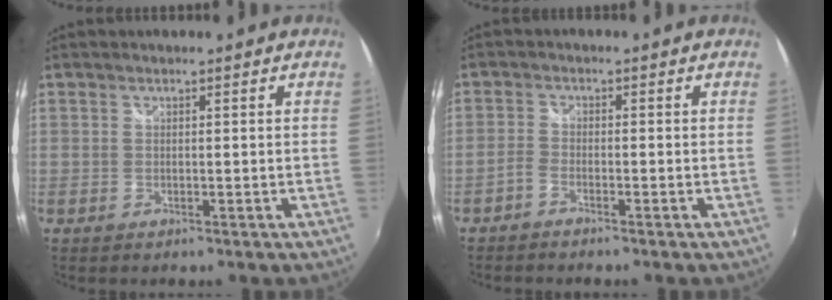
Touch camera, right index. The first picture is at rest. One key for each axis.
{"total": 2.0, "fx": -1.7, "fy": 0.5, "fz": 0.9, "tx": -0.034, "ty": 0.003, "tz": -0.039}